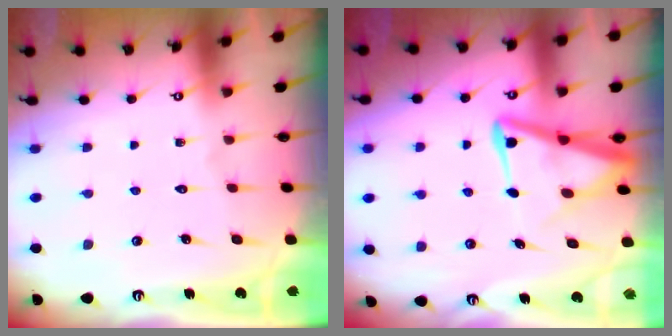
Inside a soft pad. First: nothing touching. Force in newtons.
{"total": 8.4, "press": 8.3, "slide": 1.0}